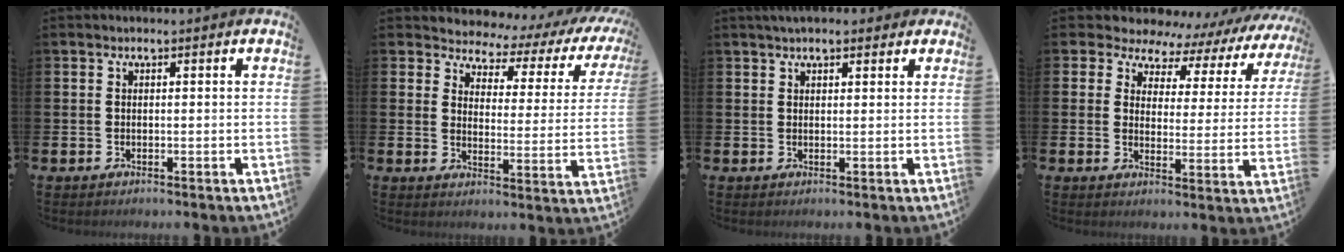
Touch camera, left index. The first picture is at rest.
{"total": 3.4, "force": [2.7, 2.0, 0.7], "torque": [-0.029, -0.032, 0.034]}
{"total": 2.8, "force": [2.4, 0.9, 1.1], "torque": [-0.022, 0.000, 0.043]}
{"total": 5.4, "force": [4.6, 2.9, 0.2], "torque": [-0.035, -0.045, 0.073]}